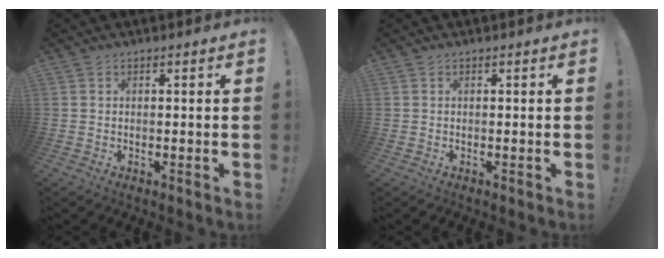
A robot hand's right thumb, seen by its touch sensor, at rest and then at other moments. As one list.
[{"total": 0.0}]